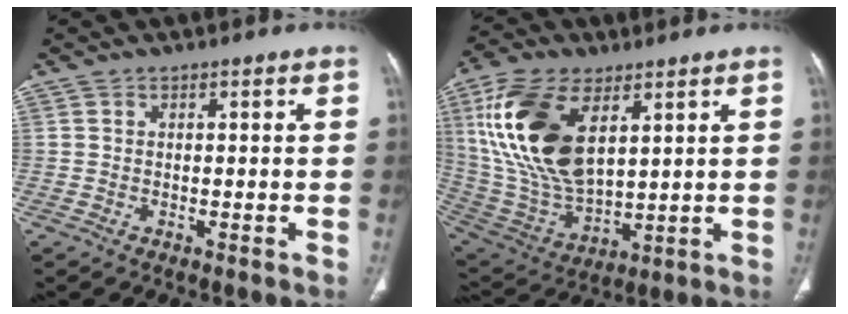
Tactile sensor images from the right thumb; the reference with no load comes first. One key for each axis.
{"total": 21.3, "fx": 7.2, "fy": 11.1, "fz": 16.7, "tx": -0.332, "ty": -0.026, "tz": 0.146}